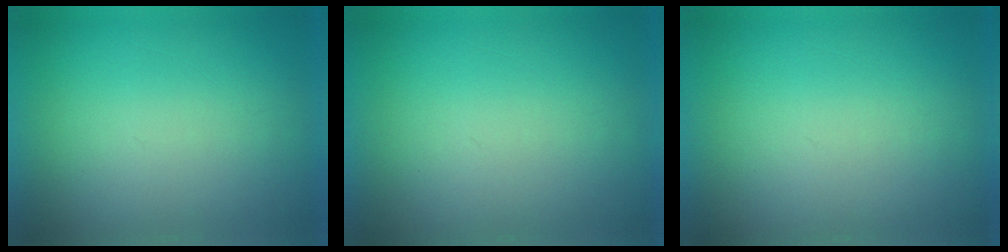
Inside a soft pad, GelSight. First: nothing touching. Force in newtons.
{"total": 1.2}
{"total": 1.0}